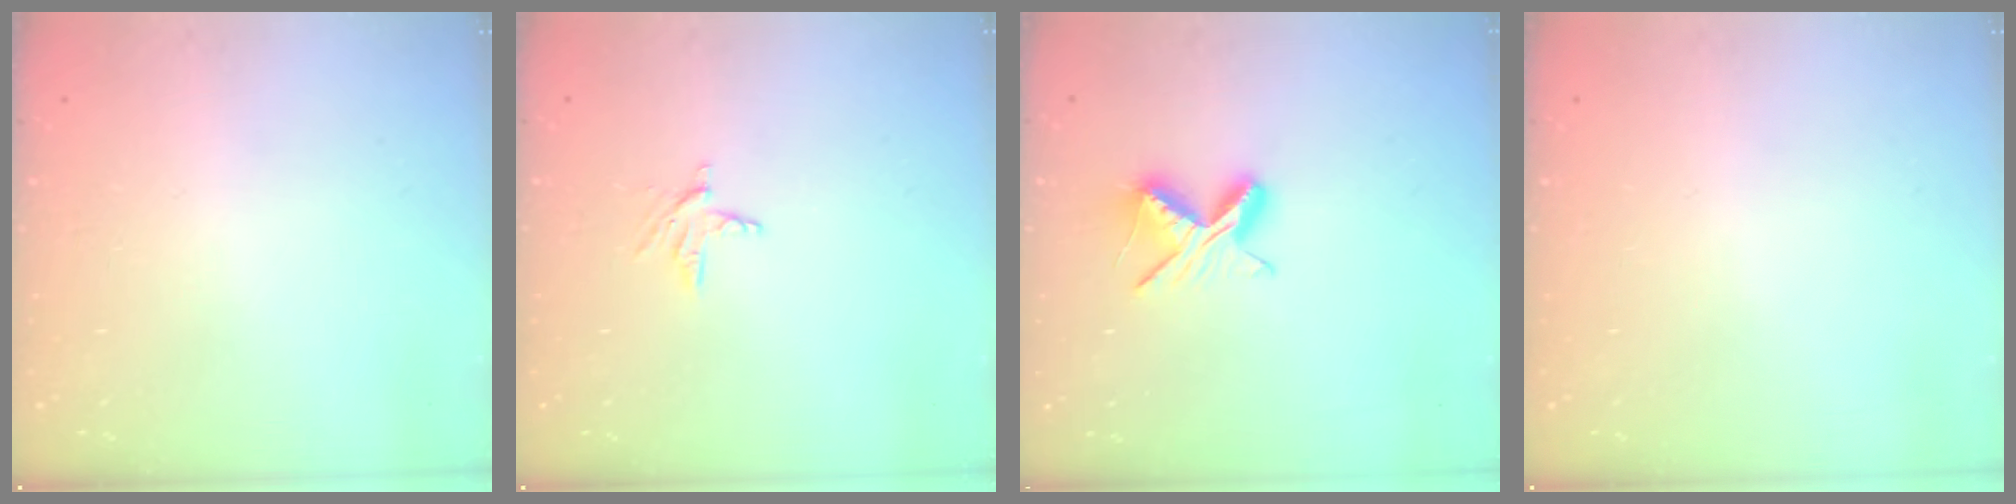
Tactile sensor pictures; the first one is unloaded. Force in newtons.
{"total": 3.6, "press": 3.6, "slide": 0.4}
{"total": 7.9, "press": 7.9, "slide": 1.1}
{"total": 0.0}